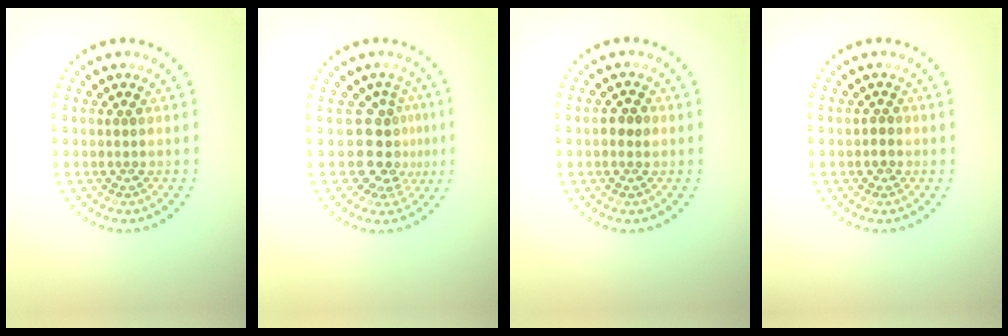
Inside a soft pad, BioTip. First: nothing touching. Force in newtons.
{"total": 3.5, "press": 2.6, "slide": 2.4}
{"total": 1.4, "press": 1.4, "slide": 0.2}
{"total": 0.7, "press": 0.5, "slide": 0.5}